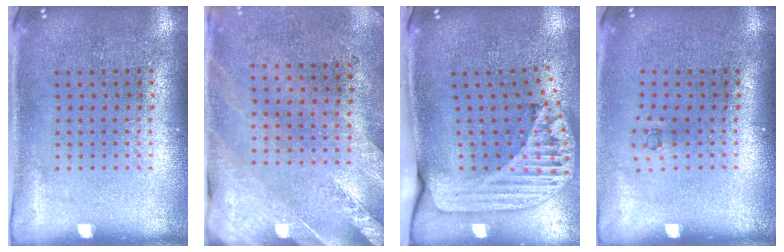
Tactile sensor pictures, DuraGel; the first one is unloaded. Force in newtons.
{"total": 2.4, "press": 2.1, "slide": 1.3}
{"total": 2.4, "press": 1.7, "slide": 1.7}
{"total": 0.6, "press": 0.2, "slide": 0.5}